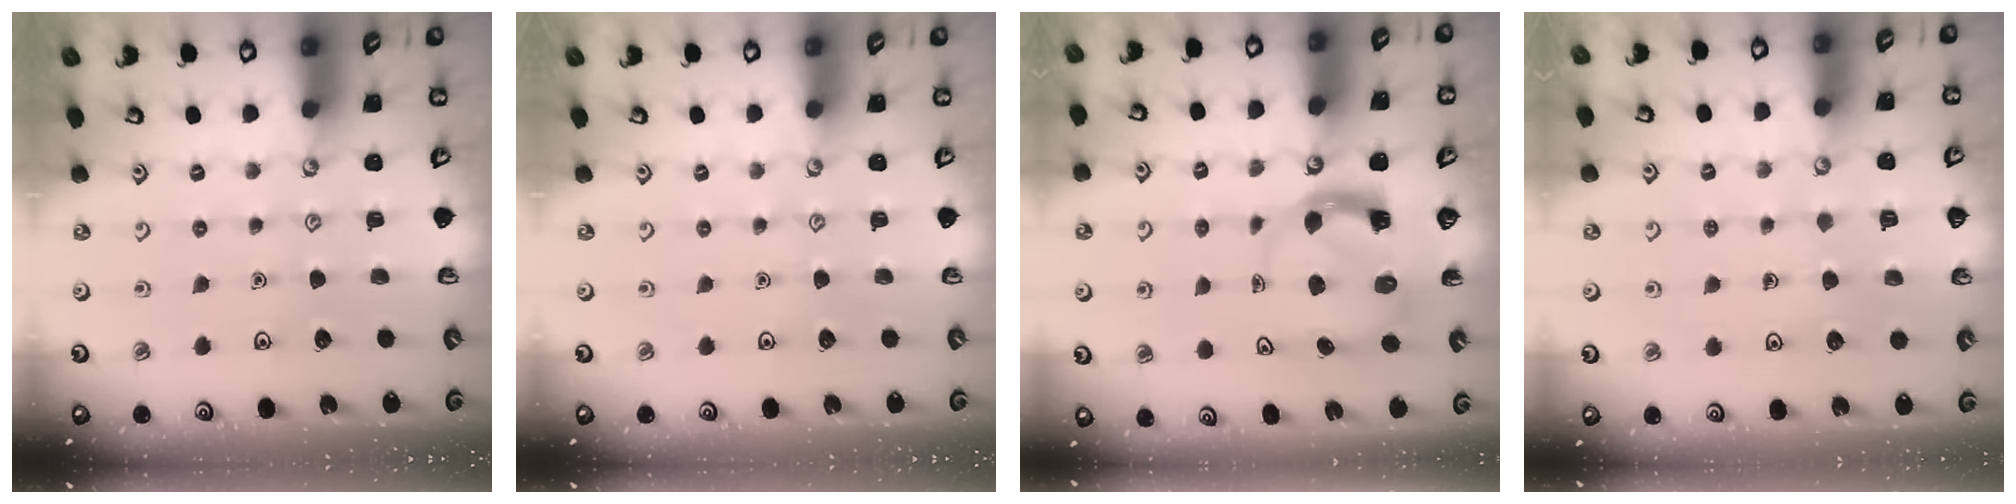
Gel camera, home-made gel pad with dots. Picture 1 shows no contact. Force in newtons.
{"total": 0.0}
{"total": 3.7, "press": 3.6, "slide": 0.6}
{"total": 3.0, "press": 3.0, "slide": 0.2}